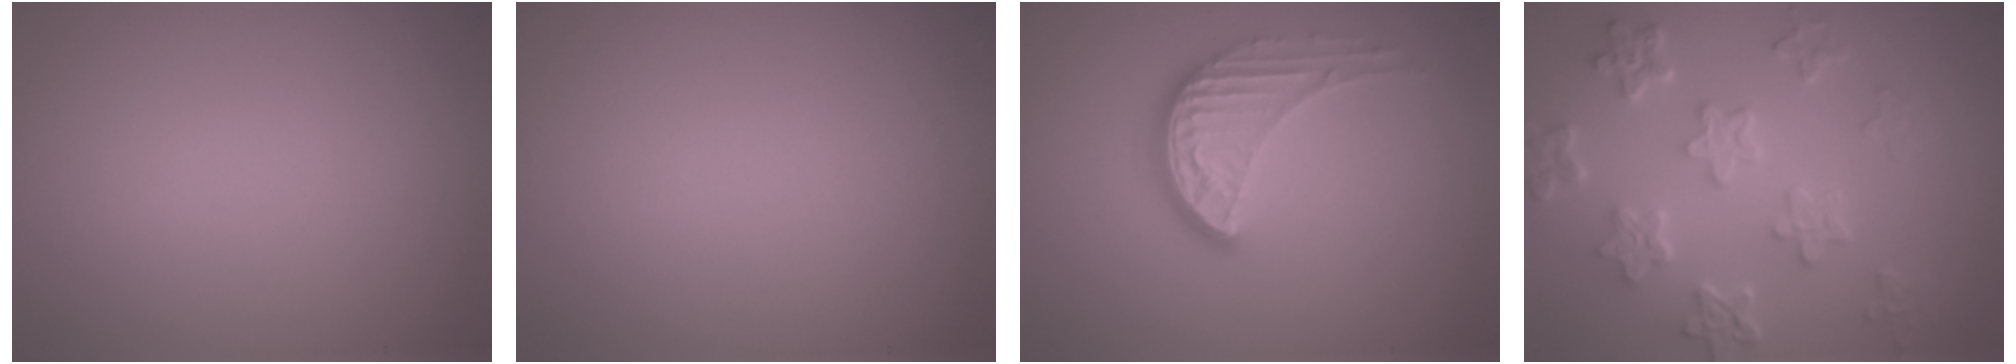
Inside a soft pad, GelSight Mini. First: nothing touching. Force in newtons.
{"total": 0.0}
{"total": 4.0, "press": 2.9, "slide": 2.7}
{"total": 5.7, "press": 4.3, "slide": 3.7}